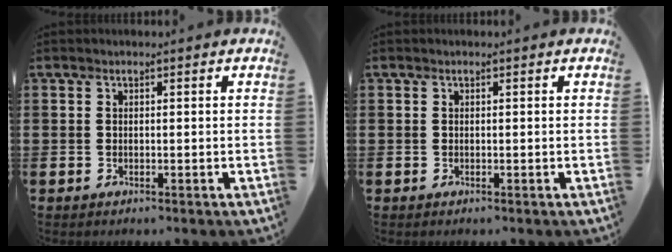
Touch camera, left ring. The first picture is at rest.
{"total": 0.0}